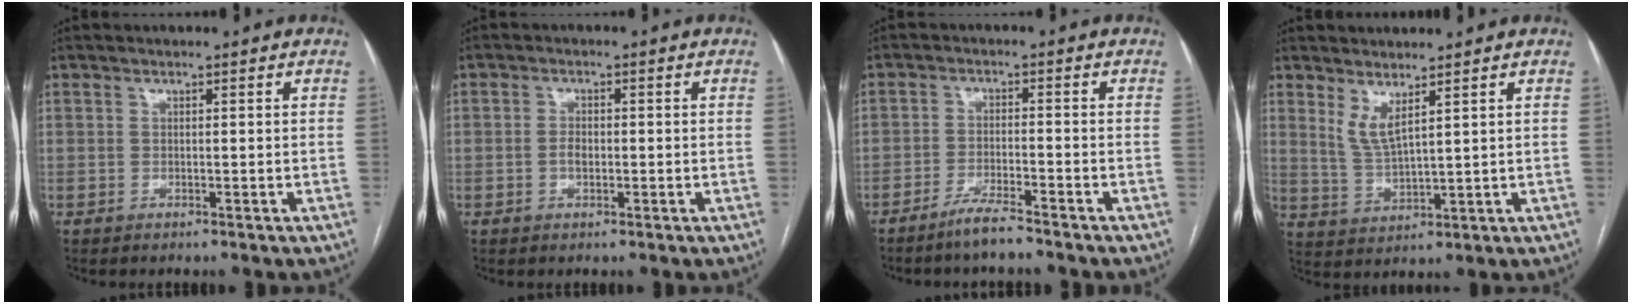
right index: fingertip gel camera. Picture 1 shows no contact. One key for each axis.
{"total": 2.0, "fx": -0.4, "fy": 1.2, "fz": 1.6, "tx": -0.028, "ty": 0.004, "tz": -0.007}
{"total": 4.3, "fx": -3.6, "fy": -0.1, "fz": 2.3, "tx": -0.045, "ty": -0.008, "tz": -0.071}
{"total": 4.2, "fx": 2.7, "fy": 0.5, "fz": 3.2, "tx": -0.071, "ty": -0.017, "tz": 0.064}